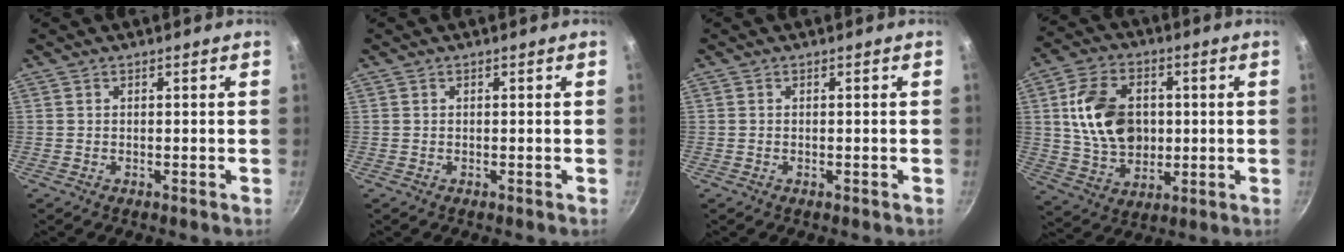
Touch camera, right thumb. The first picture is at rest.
{"total": 0.0}
{"total": 0.0}
{"total": 15.4, "force": [1.8, 11.1, 10.5], "torque": [-0.163, 0.002, 0.037]}